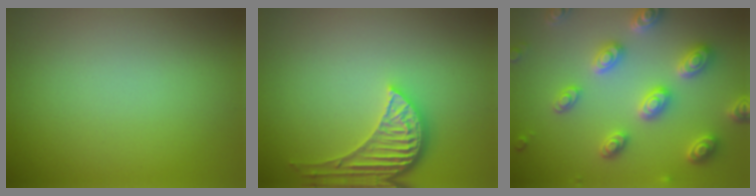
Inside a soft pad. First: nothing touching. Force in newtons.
{"total": 4.3, "press": 3.5, "slide": 2.6}
{"total": 5.3, "press": 5.1, "slide": 1.2}